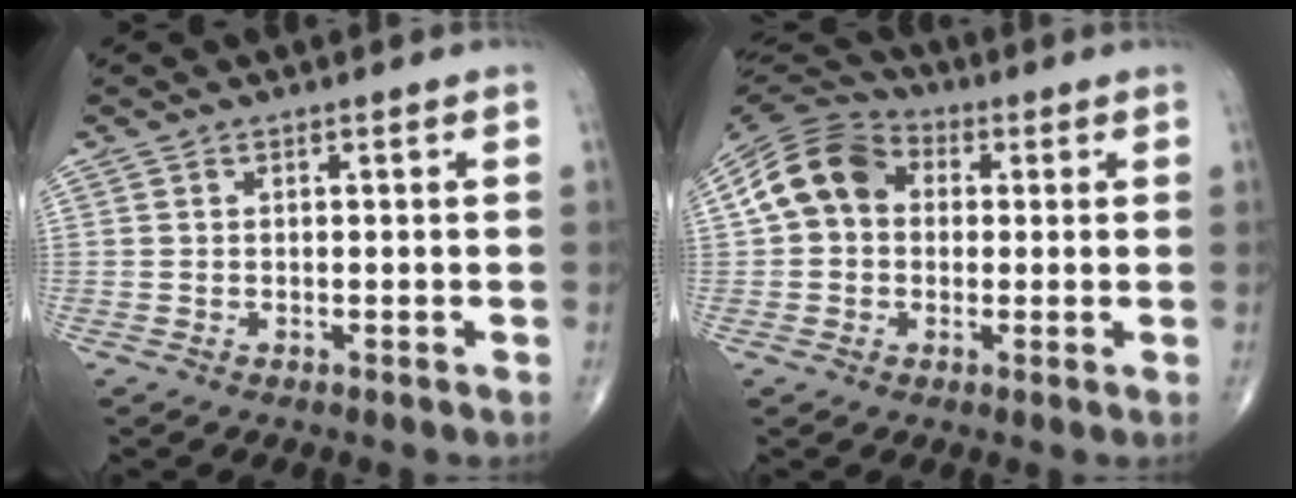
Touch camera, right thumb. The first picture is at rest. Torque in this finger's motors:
{"motor_torque": [-0.04, 0.23, 0.10, -0.04, 0.05]}